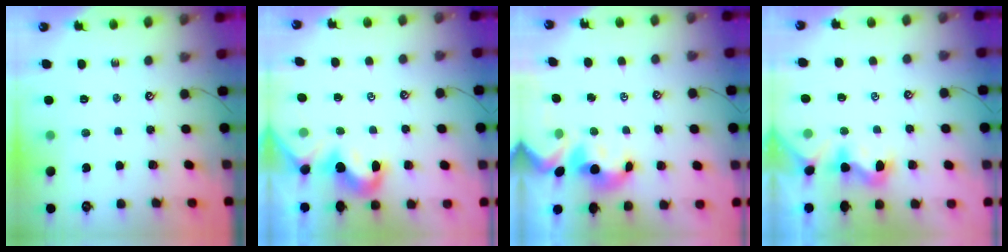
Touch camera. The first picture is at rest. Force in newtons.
{"total": 1.9, "press": 1.8, "slide": 0.6}
{"total": 1.6, "press": 1.4, "slide": 0.7}
{"total": 1.0, "press": 0.8, "slide": 0.6}